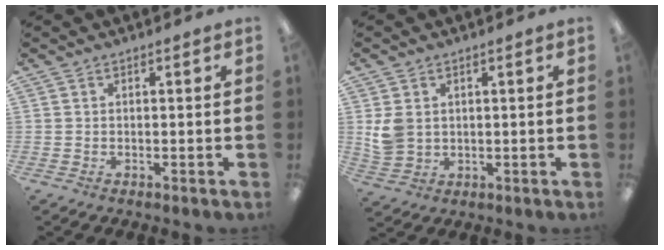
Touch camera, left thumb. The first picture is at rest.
{"total": 5.2, "force": [1.5, 4.2, 2.7], "torque": [-0.054, 0.004, 0.032]}